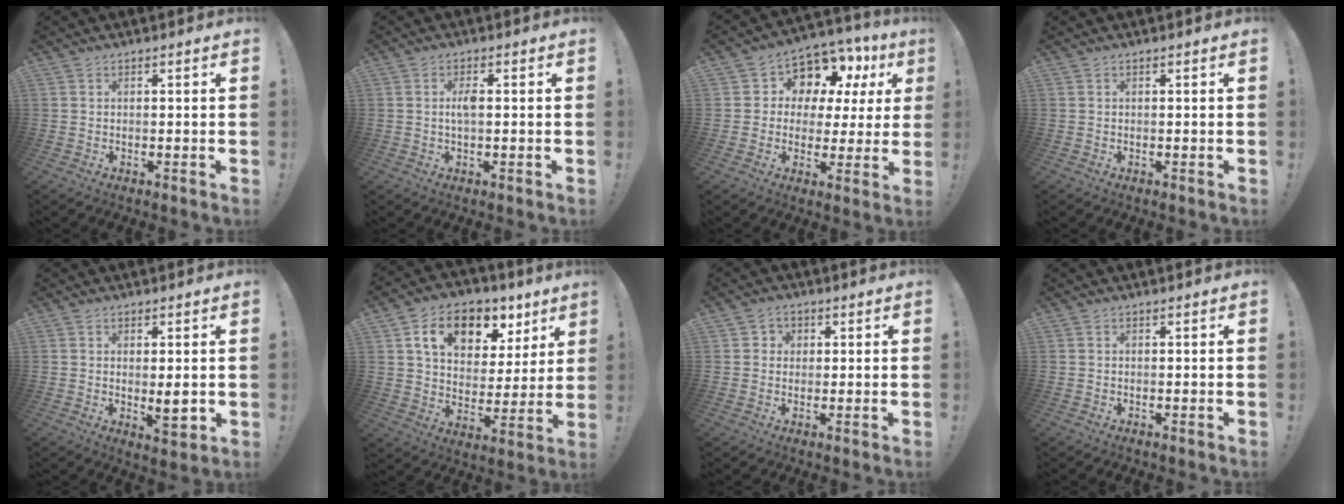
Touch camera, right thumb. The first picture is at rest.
{"total": 3.2, "force": [0.1, 1.0, 3.0], "torque": [-0.053, 0.005, -0.002]}
{"total": 8.9, "force": [4.4, 6.7, 3.8], "torque": [-0.061, -0.045, 0.083]}
{"total": 0.0}
{"total": 5.4, "force": [0.3, 1.6, 5.2], "torque": [-0.062, -0.015, 0.005]}
{"total": 14.4, "force": [7.6, 9.3, 7.9], "torque": [-0.119, -0.034, 0.135]}
{"total": 3.0, "force": [0.3, 2.9, 0.7], "torque": [-0.007, 0.002, 0.005]}
{"total": 0.0}